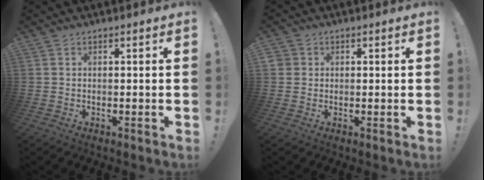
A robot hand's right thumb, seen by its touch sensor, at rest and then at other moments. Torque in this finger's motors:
{"motor_torque": [0.20, 0.36, 0.61, 0.16, 0.02]}